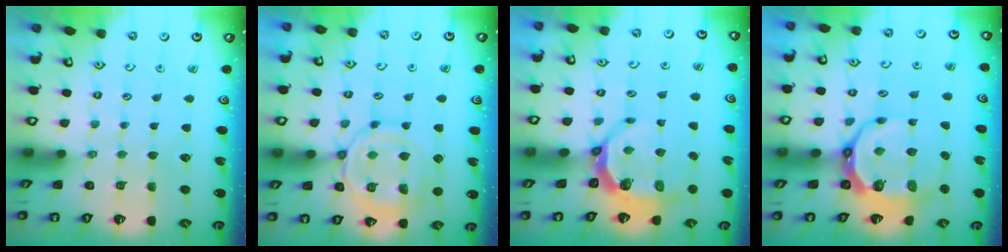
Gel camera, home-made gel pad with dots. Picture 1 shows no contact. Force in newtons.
{"total": 12.9, "press": 12.8, "slide": 1.3}
{"total": 5.7, "press": 4.5, "slide": 3.6}
{"total": 10.3, "press": 9.4, "slide": 4.1}